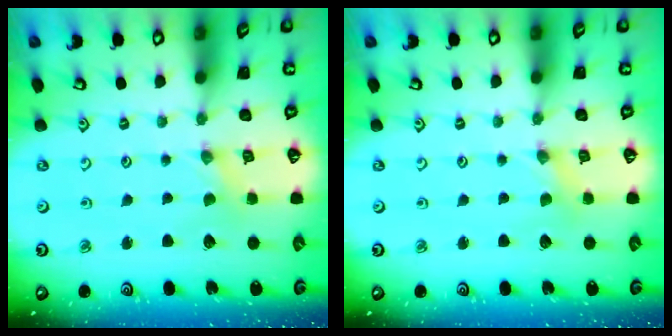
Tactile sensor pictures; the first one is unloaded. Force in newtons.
{"total": 0.0}